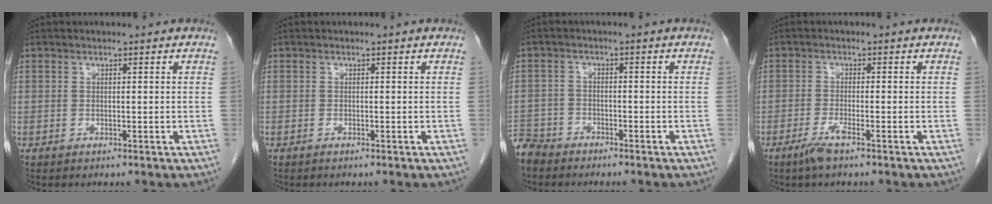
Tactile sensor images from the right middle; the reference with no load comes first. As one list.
[{"total": 0.0}, {"total": 4.8, "force": [-4.5, 1.8, 0.2], "torque": [-0.008, -0.009, -0.090]}, {"total": 2.8, "force": [-2.0, 0.0, 2.0], "torque": [-0.047, -0.006, -0.040]}]